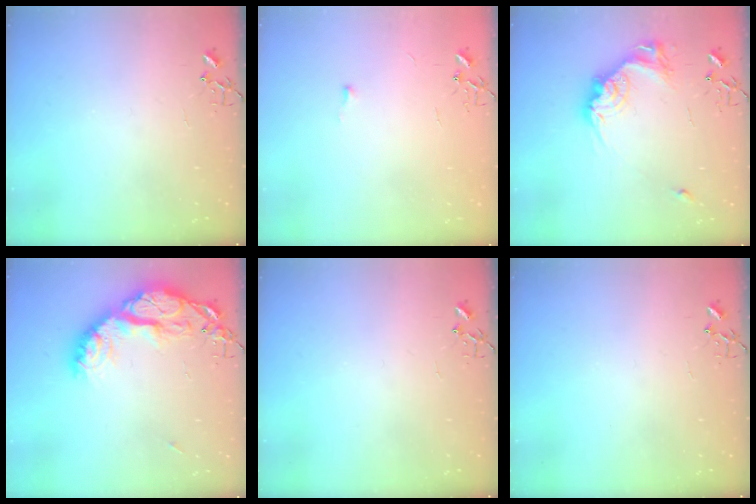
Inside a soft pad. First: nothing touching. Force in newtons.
{"total": 3.0, "press": 2.9, "slide": 0.4}
{"total": 17.4, "press": 17.3, "slide": 1.4}
{"total": 20.6, "press": 20.5, "slide": 1.5}
{"total": 0.0}
{"total": 0.0}